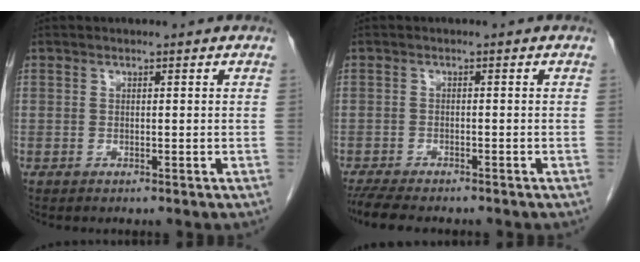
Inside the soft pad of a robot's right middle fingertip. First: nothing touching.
{"total": 7.5, "force": [-6.4, 1.6, 3.6], "torque": [-0.059, -0.014, -0.101]}